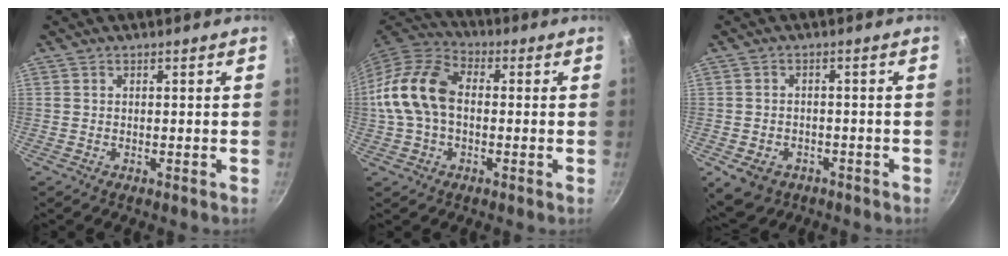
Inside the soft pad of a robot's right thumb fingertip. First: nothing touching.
{"total": 14.9, "force": [0.0, 10.0, 11.1], "torque": [-0.197, 0.038, -0.015]}
{"total": 6.7, "force": [-3.0, 4.9, 3.4], "torque": [-0.043, 0.019, -0.033]}